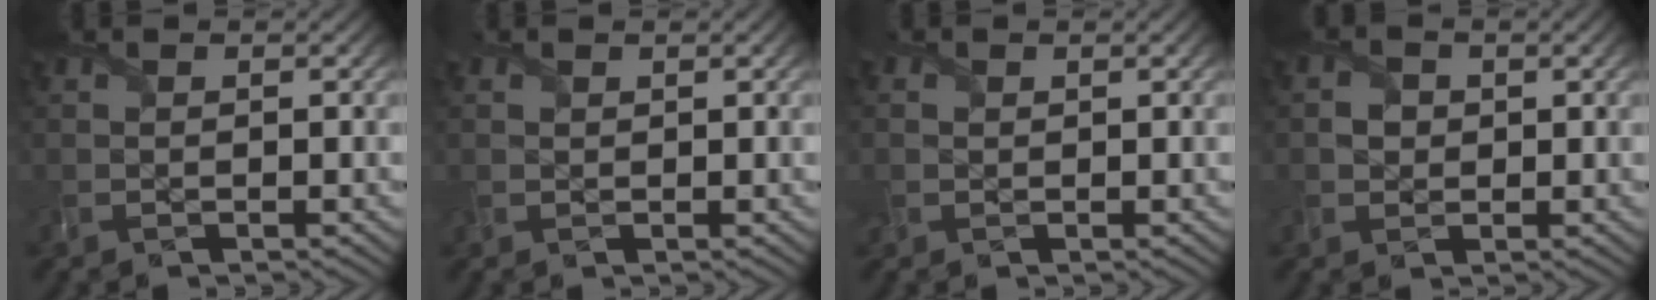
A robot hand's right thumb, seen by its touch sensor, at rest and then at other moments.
{"total": 1.2, "force": [0.6, 1.0, 0.4], "torque": [-0.014, 0.000, 0.012]}
{"total": 1.6, "force": [0.3, 1.4, 0.5], "torque": [-0.020, -0.003, 0.005]}
{"total": 2.0, "force": [0.2, 1.8, 0.7], "torque": [-0.017, -0.003, 0.000]}